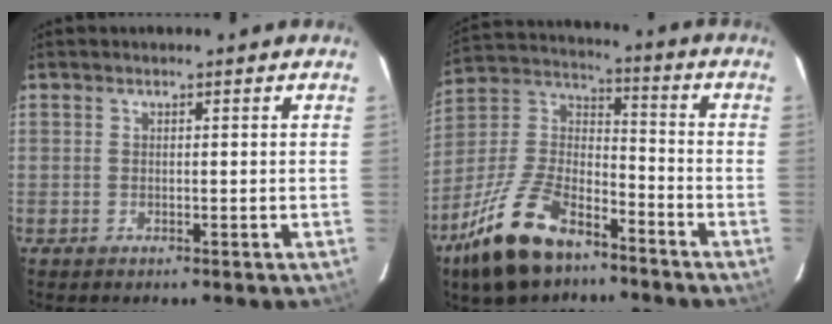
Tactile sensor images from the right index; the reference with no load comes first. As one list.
[{"total": 19.4, "force": [-12.1, 9.3, 11.9], "torque": [-0.255, 0.003, -0.219]}]